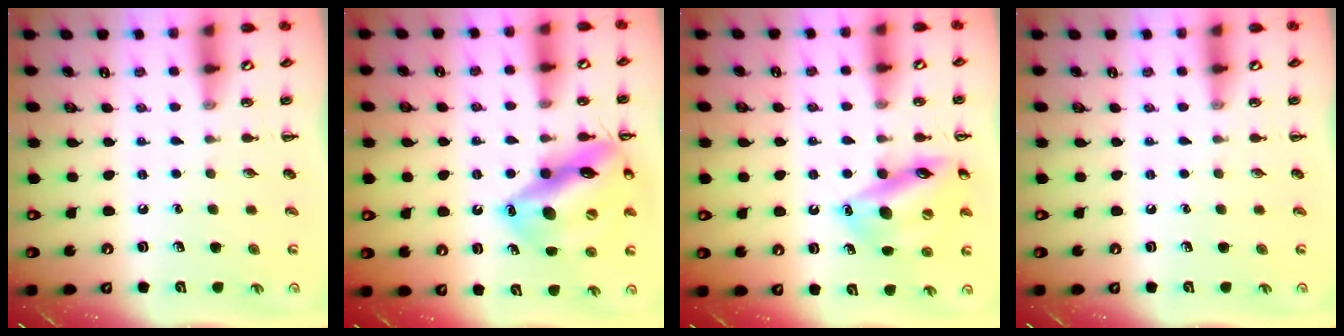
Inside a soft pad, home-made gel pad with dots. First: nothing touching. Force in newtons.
{"total": 18.7, "press": 18.5, "slide": 2.3}
{"total": 16.3, "press": 16.2, "slide": 2.3}
{"total": 0.0}